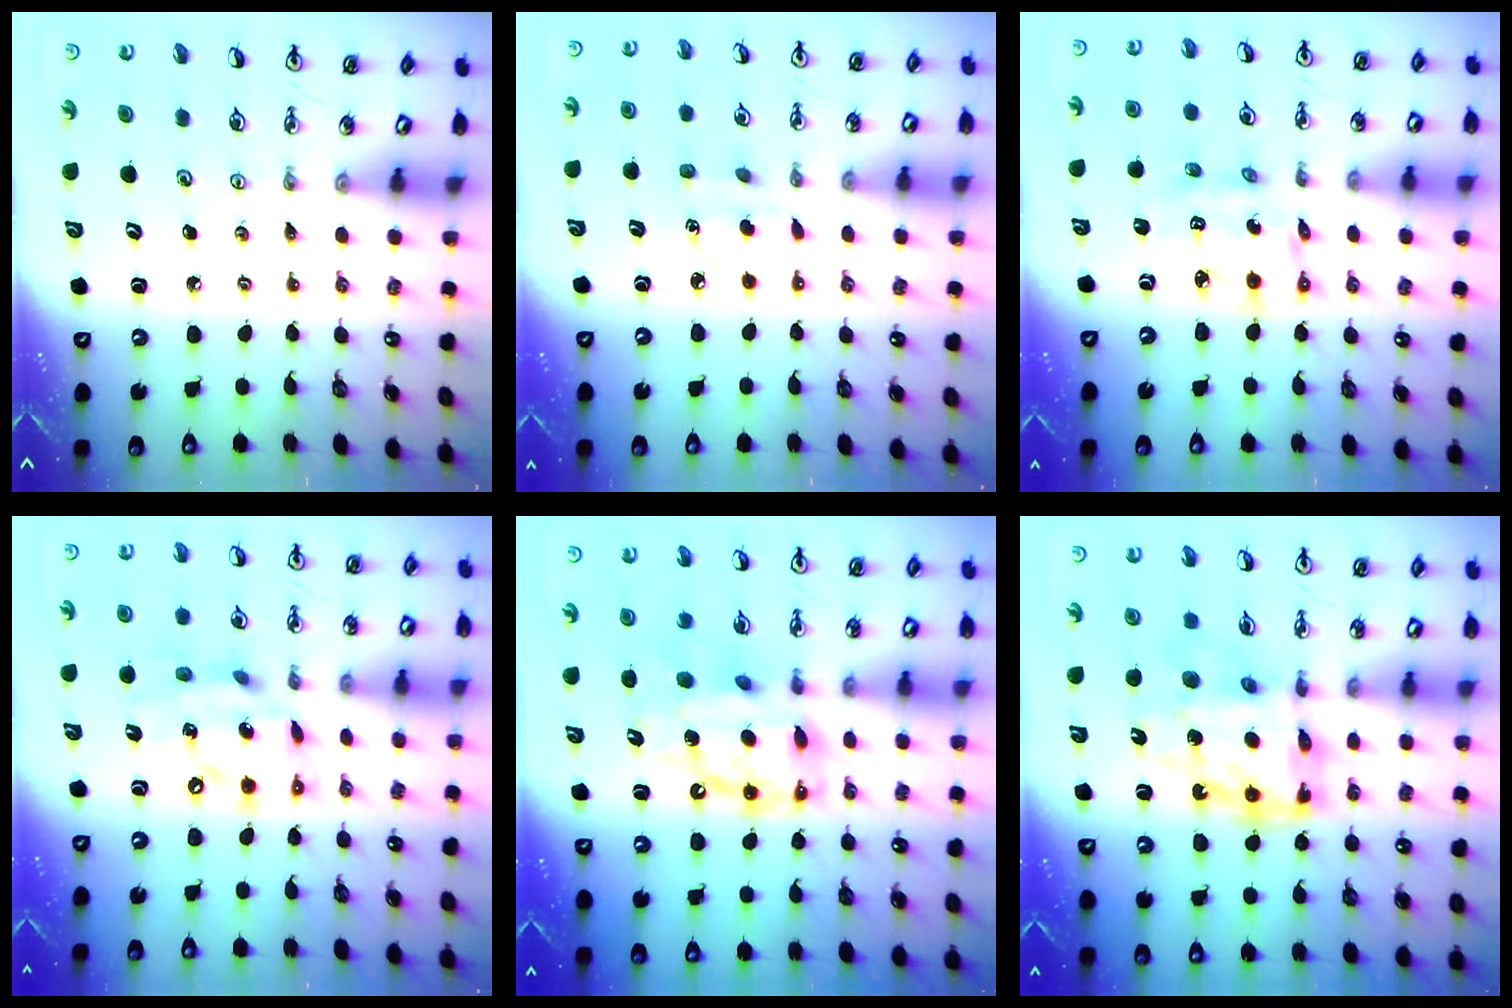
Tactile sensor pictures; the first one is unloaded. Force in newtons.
{"total": 5.2, "press": 5.1, "slide": 0.6}
{"total": 9.4, "press": 9.3, "slide": 0.7}
{"total": 13.1, "press": 13.1, "slide": 0.9}
{"total": 13.5, "press": 13.4, "slide": 1.2}
{"total": 14.4, "press": 14.3, "slide": 1.4}